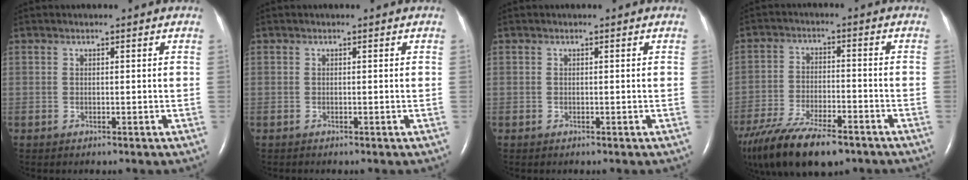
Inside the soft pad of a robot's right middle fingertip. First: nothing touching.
{"total": 0.0}
{"total": 0.0}
{"total": 18.2, "force": [-13.3, 5.7, 11.0], "torque": [-0.225, -0.029, -0.219]}